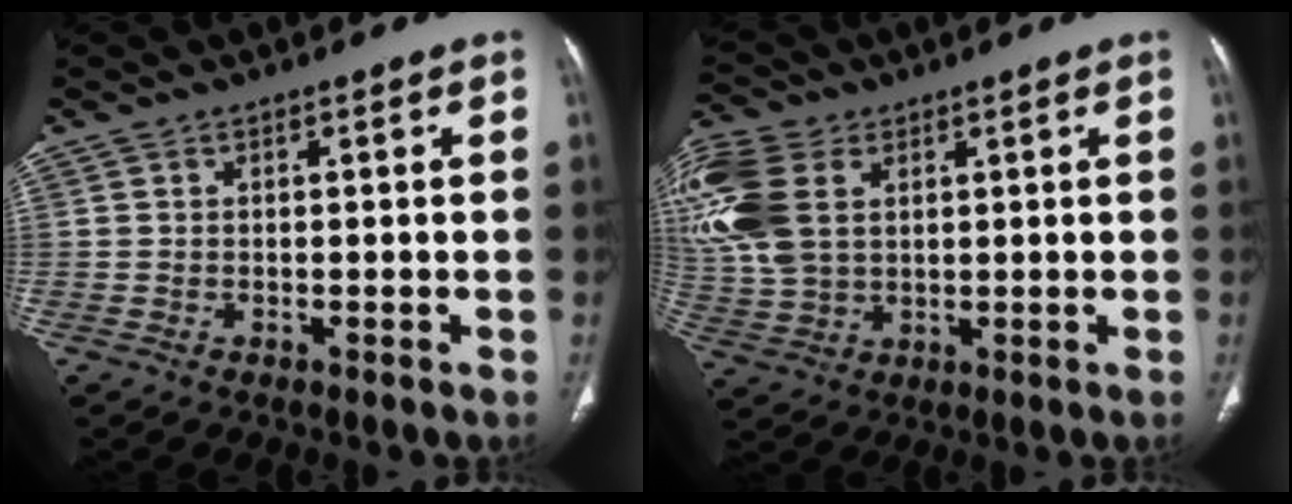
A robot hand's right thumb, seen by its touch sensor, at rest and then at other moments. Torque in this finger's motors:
{"motor_torque": [2.28, 2.36, 1.77, 0.68, 0.27]}